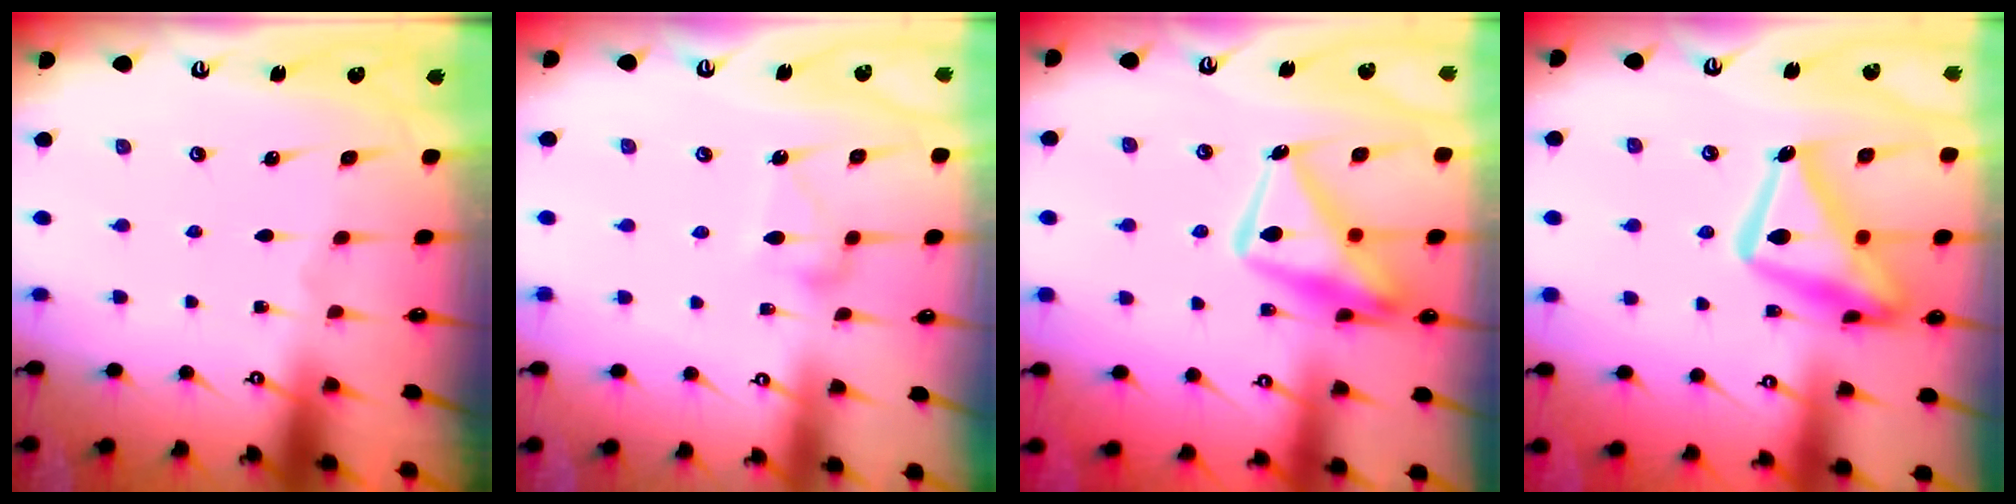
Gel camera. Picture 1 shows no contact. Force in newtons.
{"total": 8.3, "press": 8.3, "slide": 0.1}
{"total": 16.5, "press": 16.4, "slide": 1.5}
{"total": 19.6, "press": 19.6, "slide": 1.5}